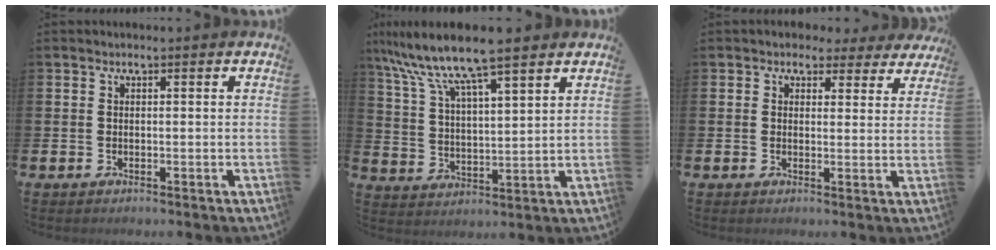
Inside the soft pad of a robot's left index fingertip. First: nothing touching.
{"total": 9.9, "force": [8.5, 1.0, 5.1], "torque": [-0.131, -0.035, 0.146]}
{"total": 2.9, "force": [2.2, 1.8, 0.3], "torque": [-0.010, -0.013, 0.034]}